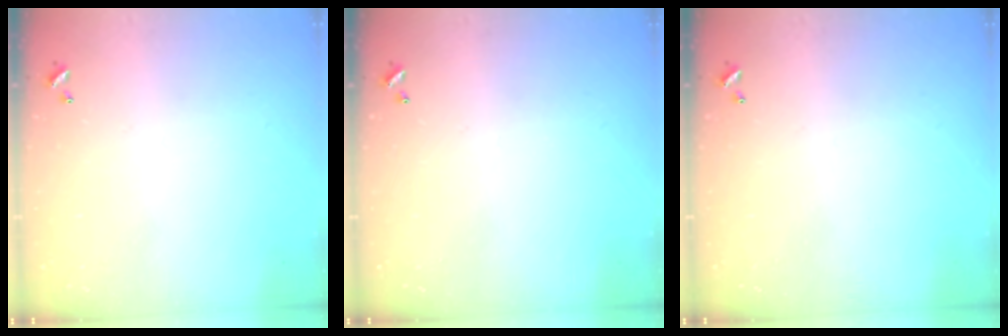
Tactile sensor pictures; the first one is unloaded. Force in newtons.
{"total": 0.0}
{"total": 0.0}